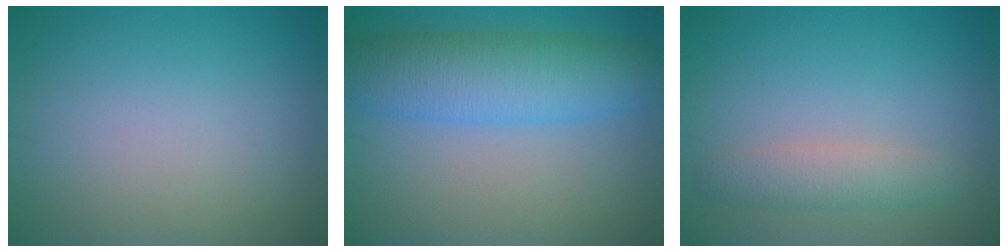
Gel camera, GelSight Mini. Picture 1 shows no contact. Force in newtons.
{"total": 7.0, "press": 7.0, "slide": 0.1}
{"total": 2.5, "press": 2.5, "slide": 0.1}